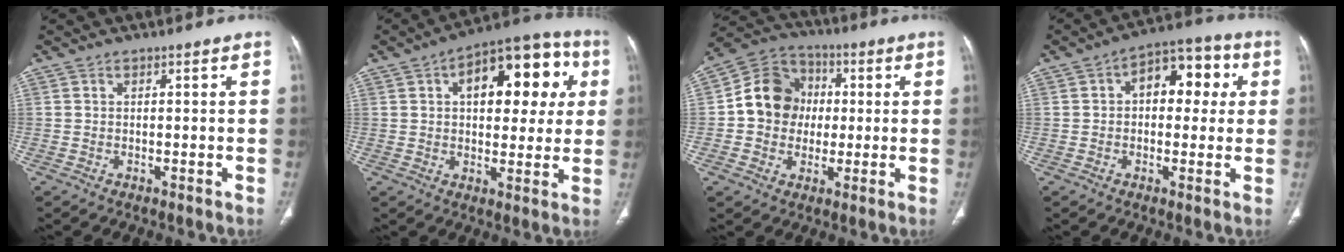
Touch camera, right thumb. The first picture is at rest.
{"total": 18.6, "force": [5.2, 9.9, 14.8], "torque": [-0.147, 0.022, 0.066]}
{"total": 12.3, "force": [0.4, 10.9, 5.6], "torque": [-0.063, 0.024, -0.003]}
{"total": 11.3, "force": [2.2, 7.0, 8.6], "torque": [-0.074, 0.029, 0.023]}